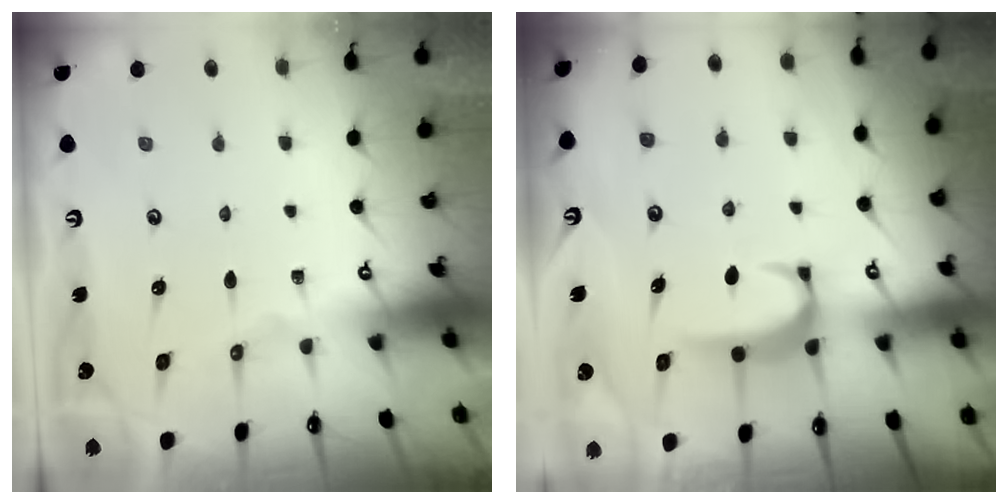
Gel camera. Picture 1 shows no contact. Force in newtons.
{"total": 1.7, "press": 1.7, "slide": 0.5}